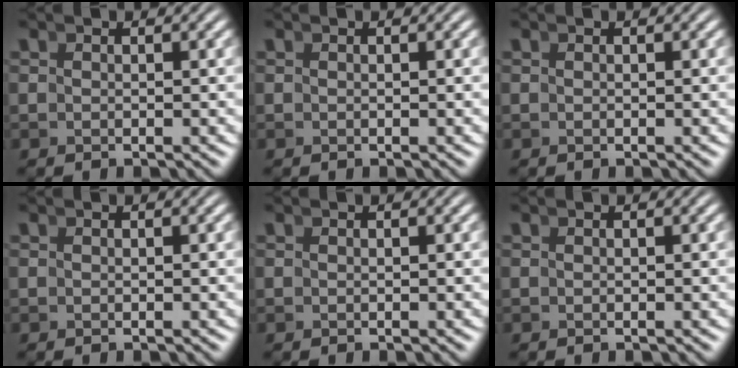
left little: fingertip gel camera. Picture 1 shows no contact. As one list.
[{"total": 0.0}, {"total": 0.0}, {"total": 0.0}, {"total": 0.0}, {"total": 0.0}]